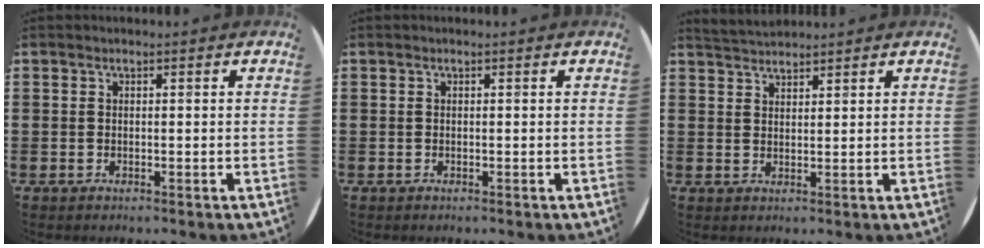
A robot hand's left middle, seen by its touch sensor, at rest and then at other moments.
{"total": 0.0}
{"total": 2.8, "force": [2.8, 0.3, 0.1], "torque": [-0.007, -0.004, 0.054]}